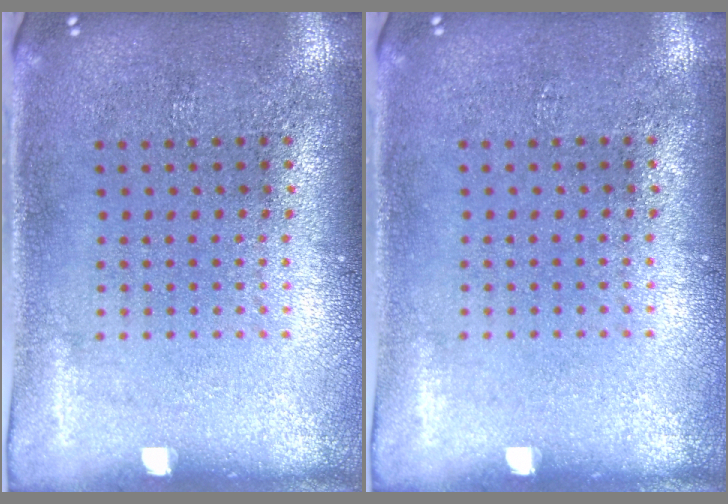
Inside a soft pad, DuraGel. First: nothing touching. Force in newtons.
{"total": 0.0}